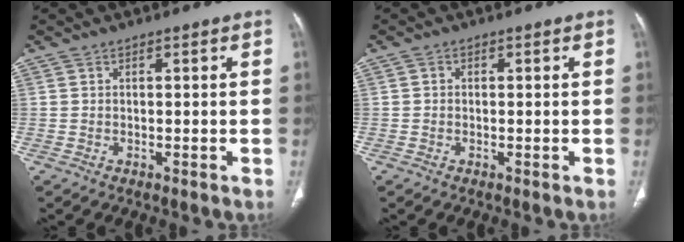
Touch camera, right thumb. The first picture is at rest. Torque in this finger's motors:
{"motor_torque": [-0.31, -0.04, 0.10, 0.16, -0.02]}